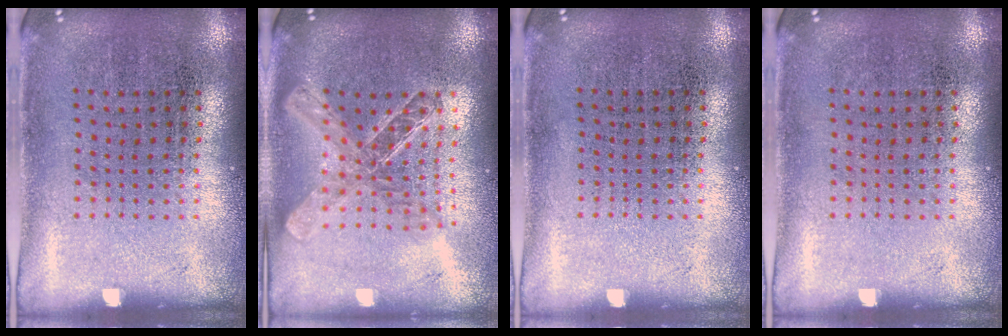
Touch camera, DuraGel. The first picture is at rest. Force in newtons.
{"total": 1.9, "press": 1.7, "slide": 1.0}
{"total": 0.0}
{"total": 0.0}